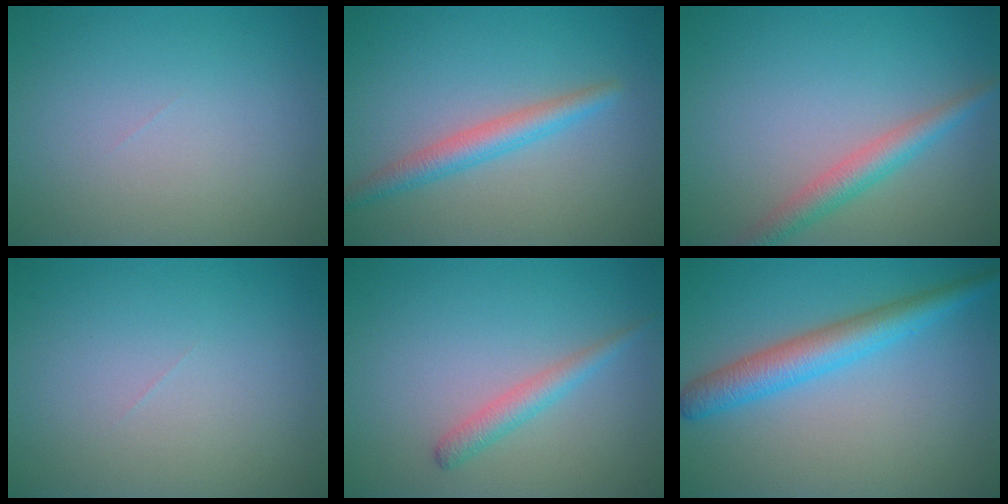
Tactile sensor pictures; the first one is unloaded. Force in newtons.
{"total": 2.8, "press": 2.8, "slide": 0.0}
{"total": 2.9, "press": 2.9, "slide": 0.1}
{"total": 0.0}
{"total": 1.9, "press": 1.9, "slide": 0.0}
{"total": 4.4, "press": 4.4, "slide": 0.1}